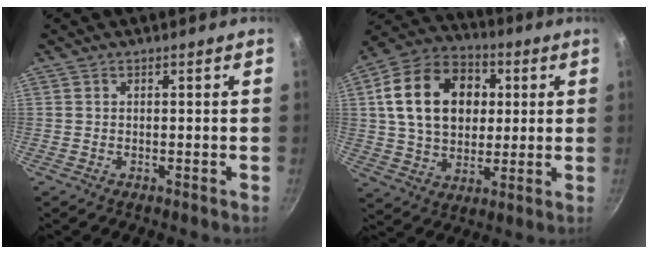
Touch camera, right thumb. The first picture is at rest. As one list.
[{"total": 20.0, "force": [3.8, 14.7, 12.9], "torque": [-0.197, 0.016, 0.059]}]